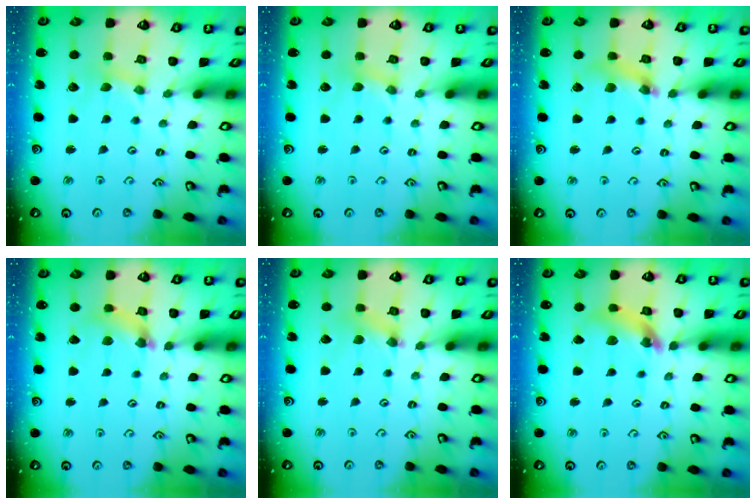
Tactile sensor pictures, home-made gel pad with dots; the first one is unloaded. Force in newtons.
{"total": 0.0}
{"total": 6.2, "press": 6.1, "slide": 0.7}
{"total": 5.7, "press": 5.7, "slide": 0.5}
{"total": 1.3, "press": 1.3, "slide": 0.2}
{"total": 11.1, "press": 11.0, "slide": 1.4}